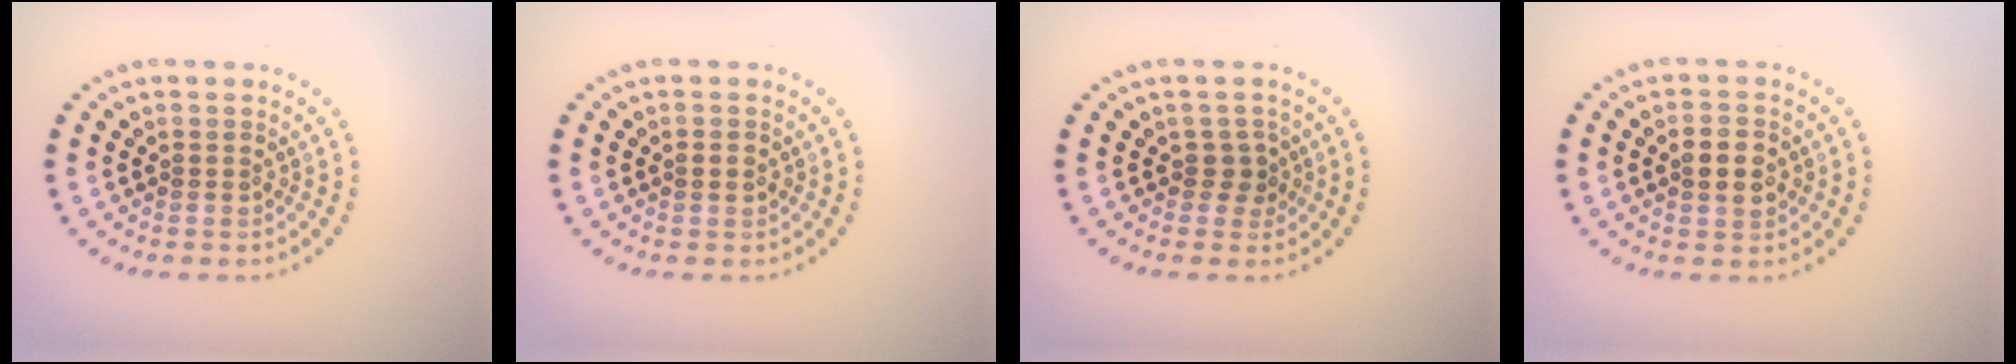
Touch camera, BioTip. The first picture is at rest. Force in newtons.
{"total": 1.0, "press": 1.0, "slide": 0.1}
{"total": 1.5, "press": 1.2, "slide": 0.9}
{"total": 2.8, "press": 2.8, "slide": 0.1}